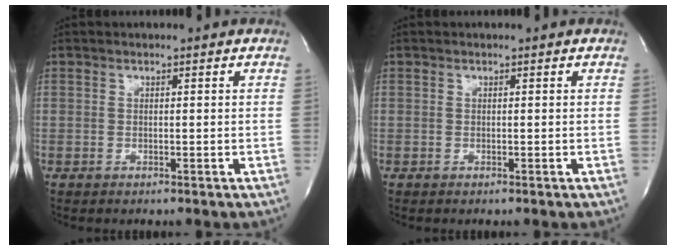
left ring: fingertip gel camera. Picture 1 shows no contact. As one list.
[{"total": 0.0}]